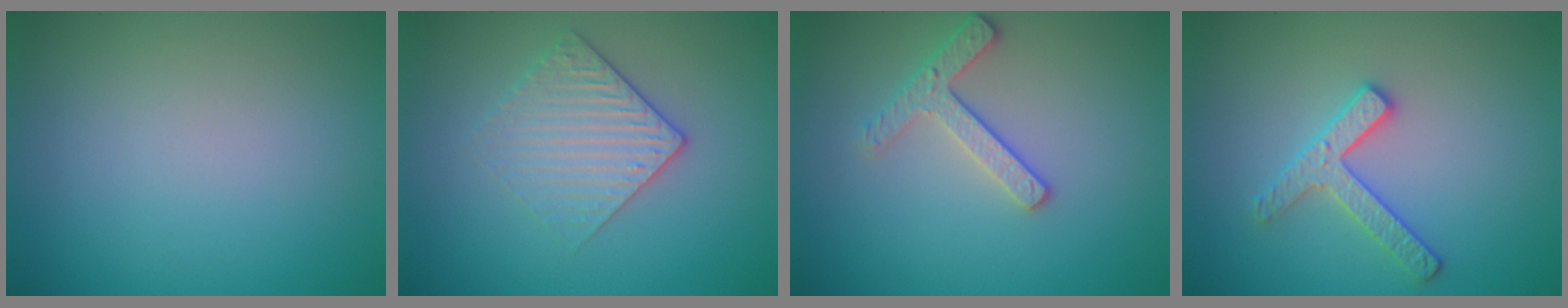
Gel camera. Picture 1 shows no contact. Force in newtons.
{"total": 3.1, "press": 2.7, "slide": 1.4}
{"total": 2.4, "press": 2.3, "slide": 0.5}
{"total": 2.6, "press": 2.5, "slide": 0.4}